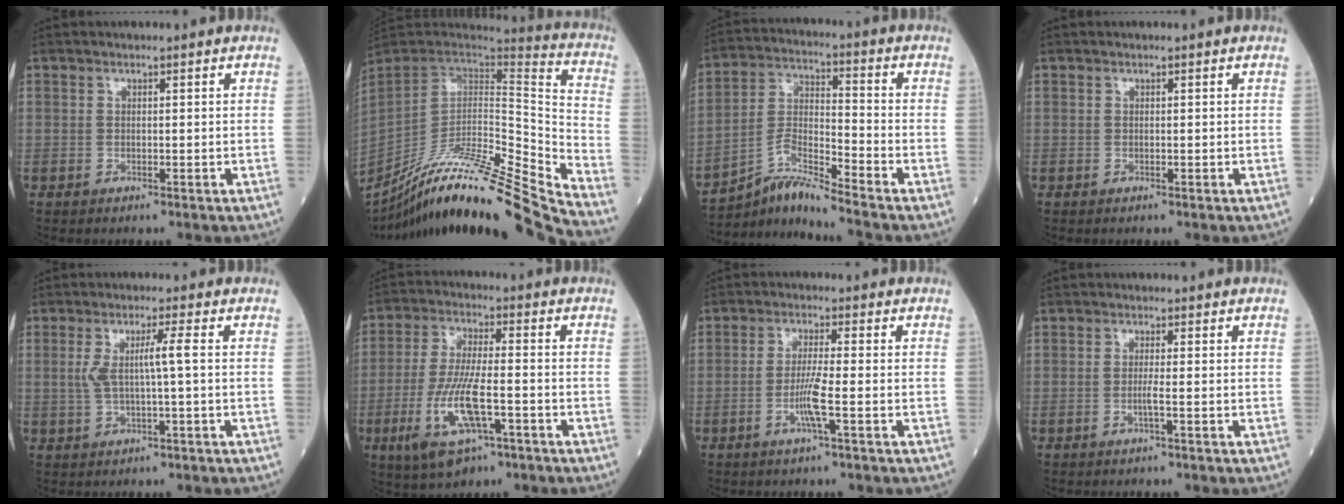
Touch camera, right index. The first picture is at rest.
{"total": 29.5, "force": [-25.5, -1.5, 14.7], "torque": [-0.200, -0.046, -0.405]}
{"total": 7.9, "force": [-7.2, -1.3, 3.0], "torque": [-0.074, 0.001, -0.135]}
{"total": 0.0}
{"total": 4.5, "force": [0.3, -0.3, 4.5], "torque": [-0.090, 0.008, 0.010]}
{"total": 11.1, "force": [-4.5, 3.1, 9.7], "torque": [-0.206, -0.013, -0.077]}
{"total": 4.5, "force": [-1.6, -0.5, 4.2], "torque": [-0.083, -0.007, -0.034]}
{"total": 1.5, "force": [-0.6, -0.4, 1.3], "torque": [-0.026, -0.001, -0.015]}